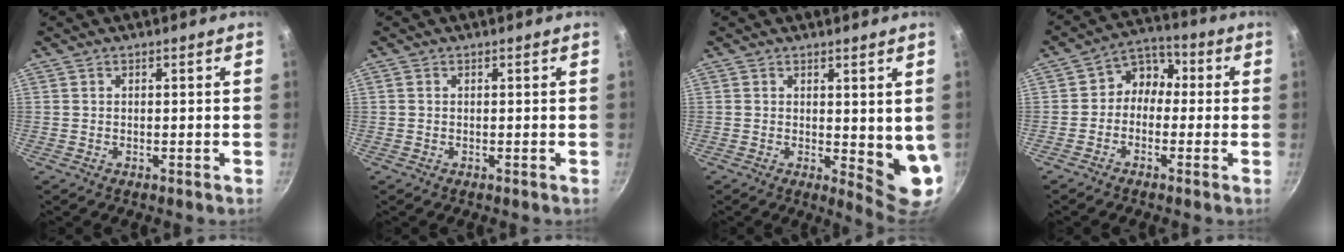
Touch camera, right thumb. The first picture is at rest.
{"total": 0.0}
{"total": 7.4, "force": [1.2, 3.0, 6.7], "torque": [-0.074, -0.025, 0.021]}
{"total": 6.4, "force": [-0.7, 5.4, 3.4], "torque": [-0.016, 0.029, -0.035]}